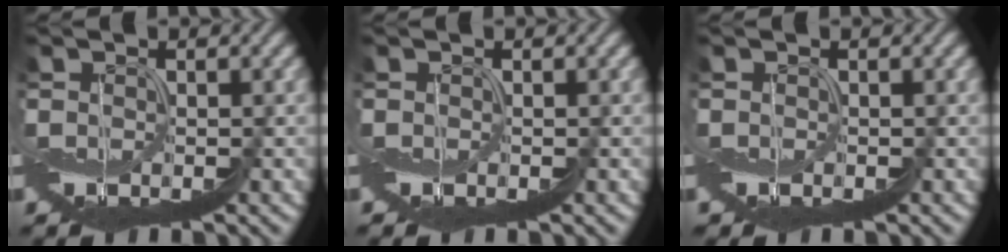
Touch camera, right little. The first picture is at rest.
{"total": 0.7, "force": [-0.4, 0.4, 0.4], "torque": [-0.003, -0.006, -0.007]}
{"total": 1.5, "force": [-0.7, 1.0, 0.9], "torque": [-0.003, -0.008, -0.011]}